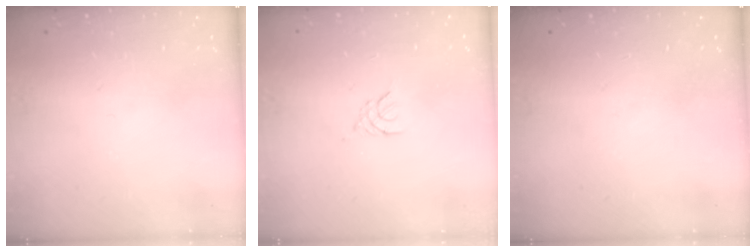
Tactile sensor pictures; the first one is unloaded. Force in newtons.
{"total": 2.6, "press": 2.5, "slide": 0.6}
{"total": 0.0}